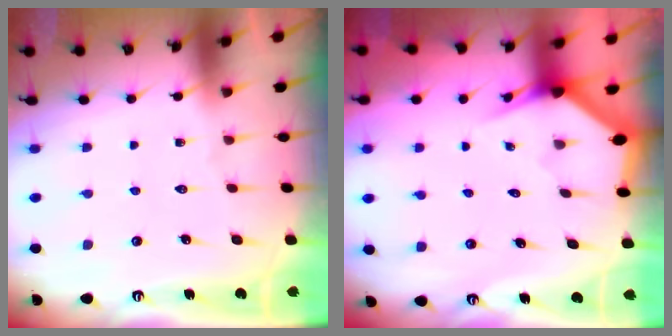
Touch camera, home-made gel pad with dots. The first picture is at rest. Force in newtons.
{"total": 2.9, "press": 2.9, "slide": 0.1}